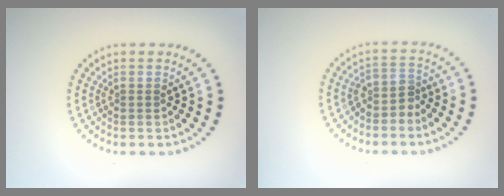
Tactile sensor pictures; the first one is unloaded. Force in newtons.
{"total": 2.0, "press": 1.6, "slide": 1.2}